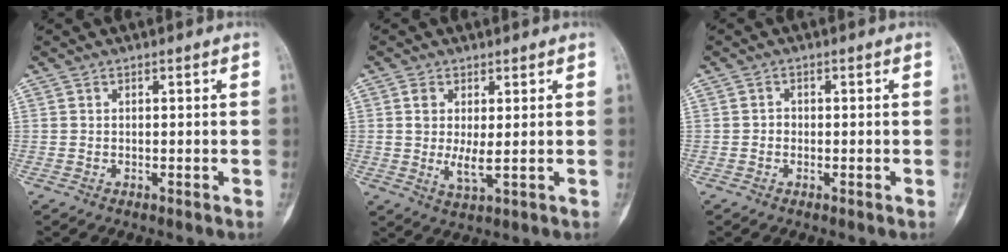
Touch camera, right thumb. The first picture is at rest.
{"total": 4.6, "force": [0.5, 1.7, 4.3], "torque": [-0.084, -0.011, 0.010]}
{"total": 1.0, "force": [-0.3, 0.8, 0.3], "torque": [0.004, 0.005, -0.009]}